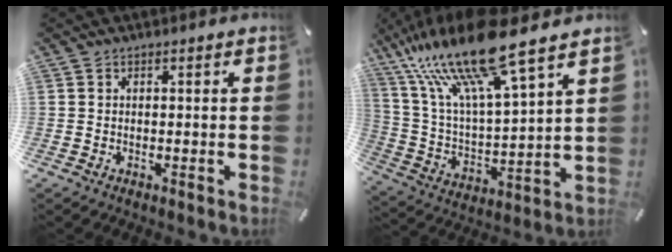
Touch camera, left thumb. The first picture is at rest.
{"total": 21.7, "force": [16.2, 5.0, 13.6], "torque": [-0.310, -0.111, 0.268]}